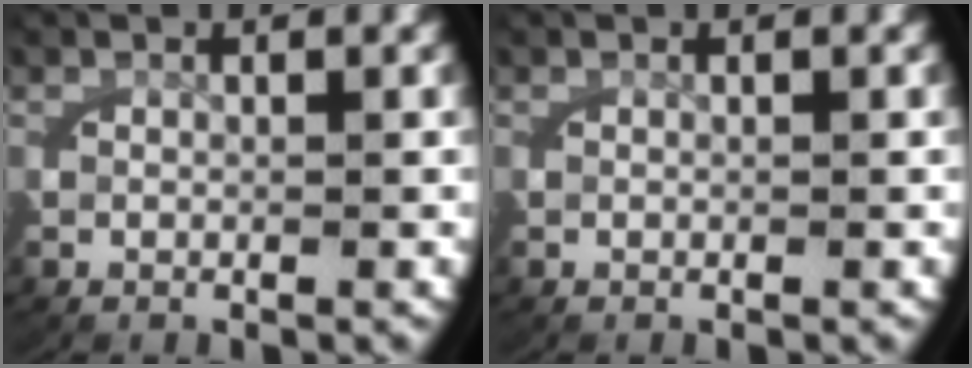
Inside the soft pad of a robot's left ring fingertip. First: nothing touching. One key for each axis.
{"total": 0.0}